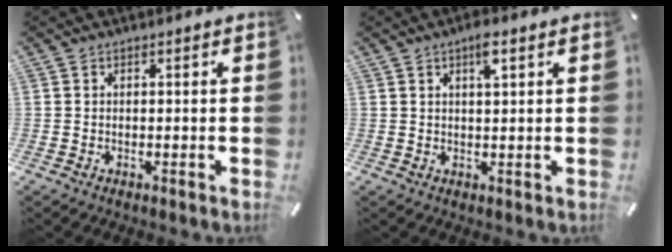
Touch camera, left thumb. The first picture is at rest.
{"total": 3.5, "force": [1.8, 0.7, 2.9], "torque": [-0.054, 0.001, 0.027]}